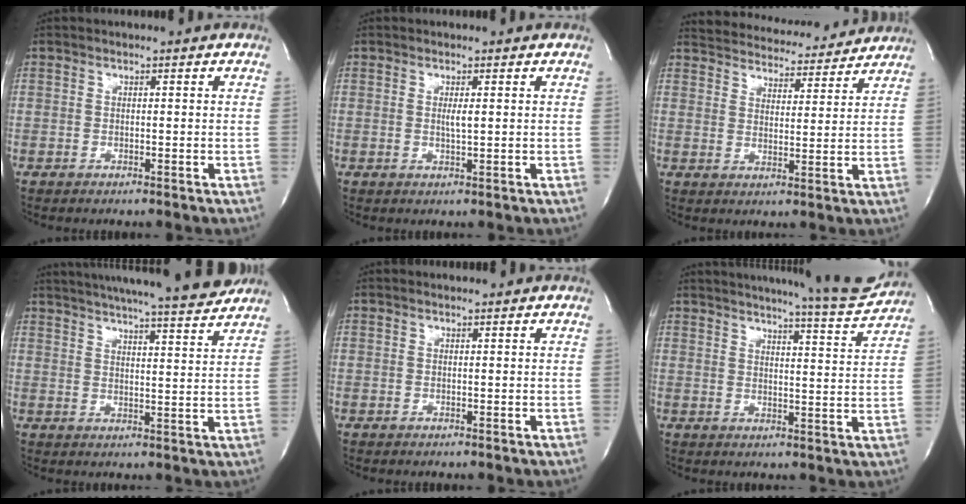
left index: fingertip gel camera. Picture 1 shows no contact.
{"total": 1.3, "force": [0.0, 0.0, 1.3], "torque": [-0.030, -0.006, 0.000]}
{"total": 15.9, "force": [15.2, 3.5, 3.0], "torque": [-0.042, 0.012, 0.200]}
{"total": 20.2, "force": [18.4, 0.4, 8.3], "torque": [-0.136, -0.024, 0.245]}
{"total": 0.0}
{"total": 15.3, "force": [14.4, -0.2, 5.3], "torque": [-0.081, -0.054, 0.175]}